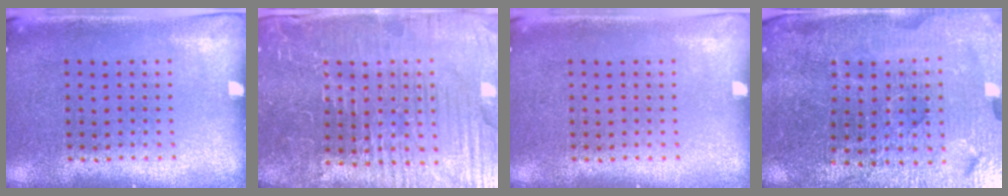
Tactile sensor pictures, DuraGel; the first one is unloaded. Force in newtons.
{"total": 5.8, "press": 5.4, "slide": 2.3}
{"total": 0.0}
{"total": 4.9, "press": 4.7, "slide": 1.4}